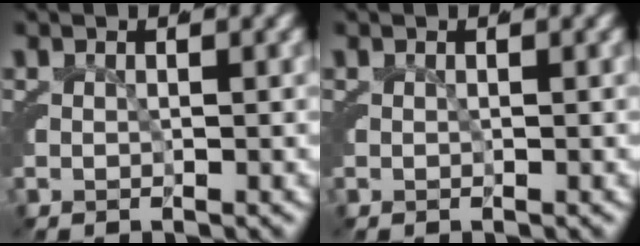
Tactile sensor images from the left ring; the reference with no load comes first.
{"total": 0.0}